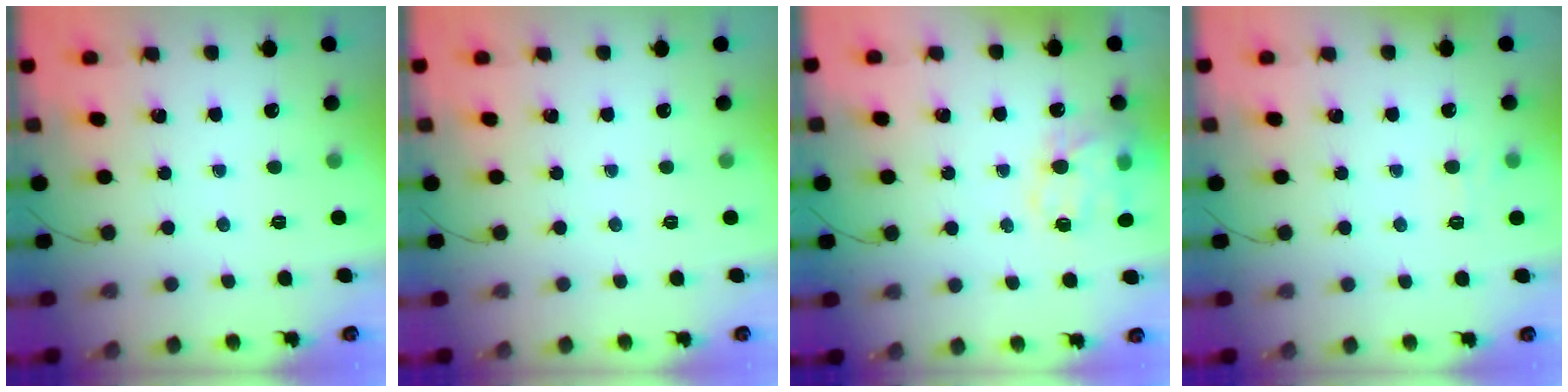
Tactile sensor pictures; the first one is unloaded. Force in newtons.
{"total": 0.0}
{"total": 16.1, "press": 15.9, "slide": 2.5}
{"total": 6.5, "press": 6.3, "slide": 1.5}